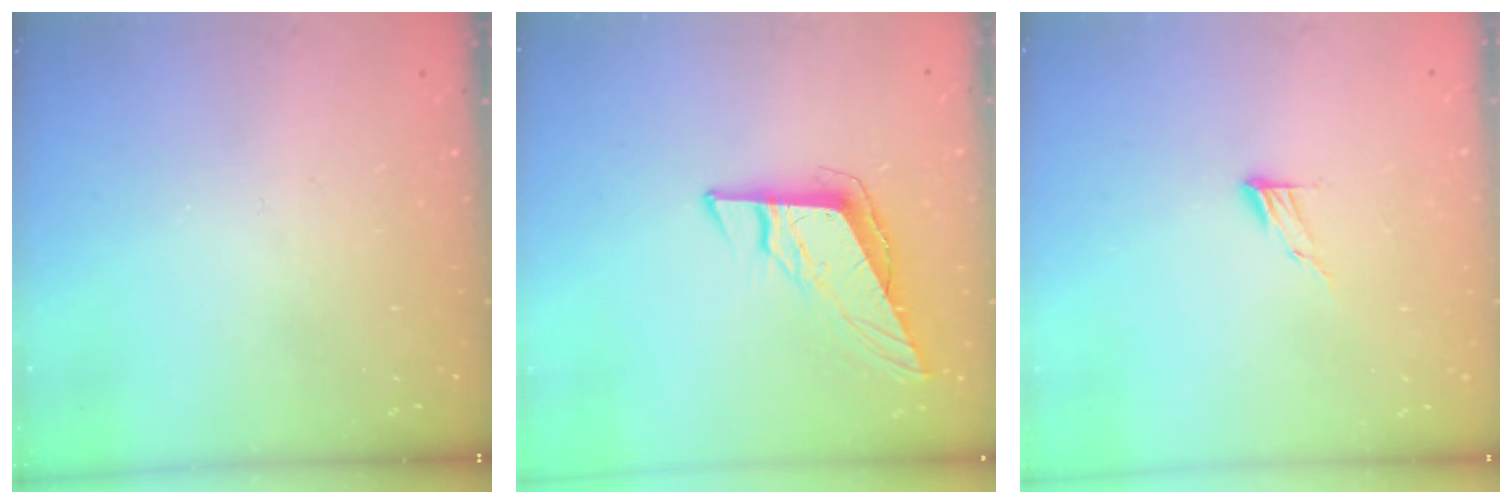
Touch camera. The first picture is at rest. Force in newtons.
{"total": 10.2, "press": 10.0, "slide": 1.6}
{"total": 6.1, "press": 6.1, "slide": 0.5}